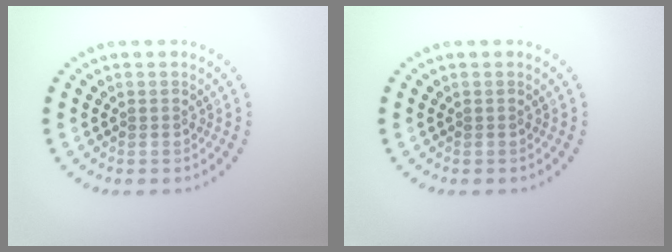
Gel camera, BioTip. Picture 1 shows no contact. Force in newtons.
{"total": 0.0}